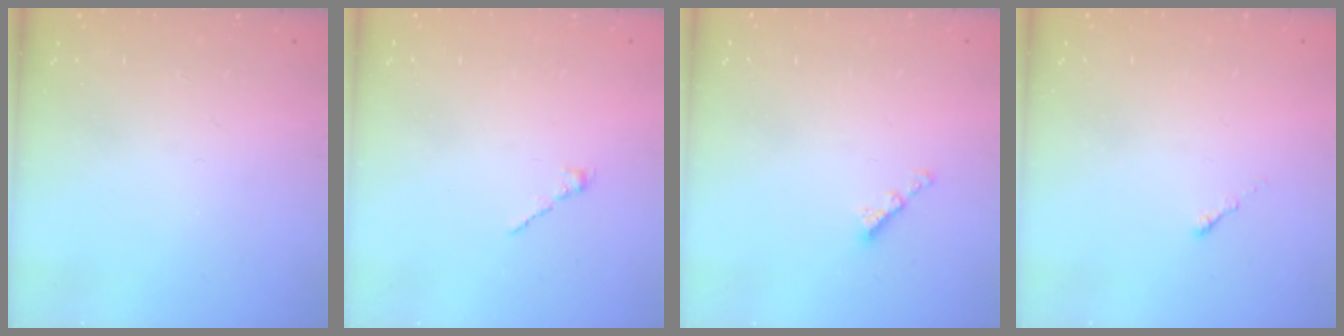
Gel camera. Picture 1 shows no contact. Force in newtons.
{"total": 1.2, "press": 1.1, "slide": 0.5}
{"total": 2.2, "press": 2.2, "slide": 0.5}
{"total": 0.0}